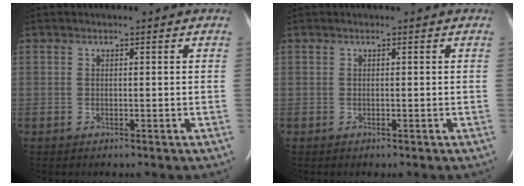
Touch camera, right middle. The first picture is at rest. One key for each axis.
{"total": 0.0}